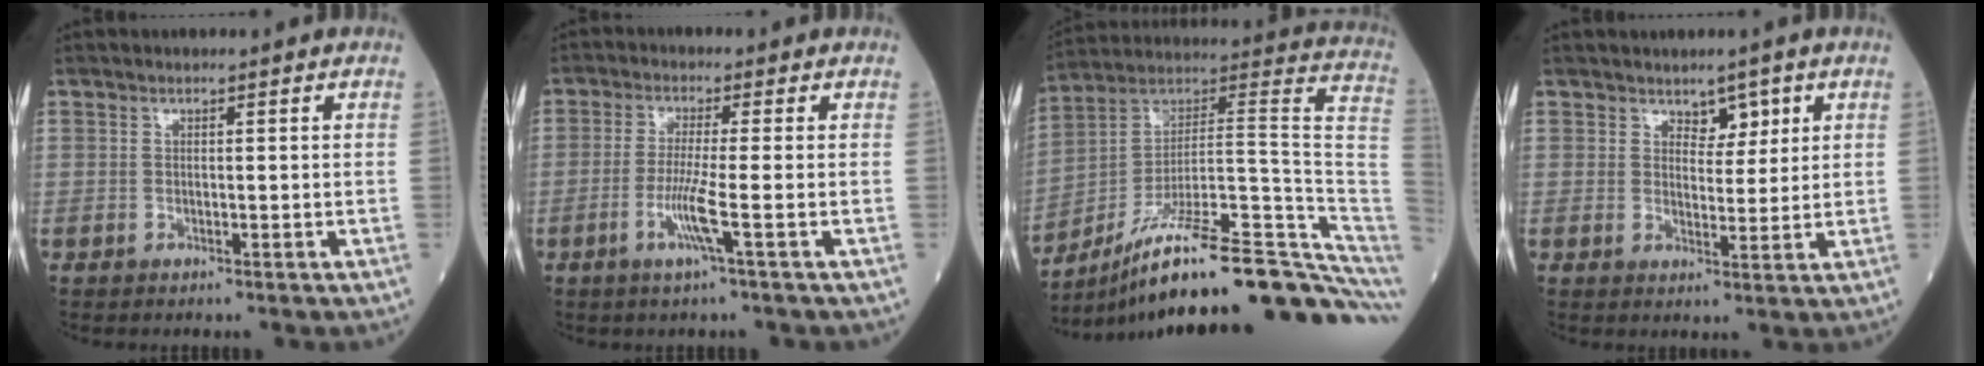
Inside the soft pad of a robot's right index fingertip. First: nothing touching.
{"total": 5.0, "force": [-1.8, -1.1, 4.5], "torque": [-0.093, -0.013, -0.041]}
{"total": 28.3, "force": [-21.0, 2.2, 18.9], "torque": [-0.170, 0.041, -0.322]}
{"total": 3.3, "force": [2.1, 1.9, 1.8], "torque": [-0.019, 0.000, 0.034]}